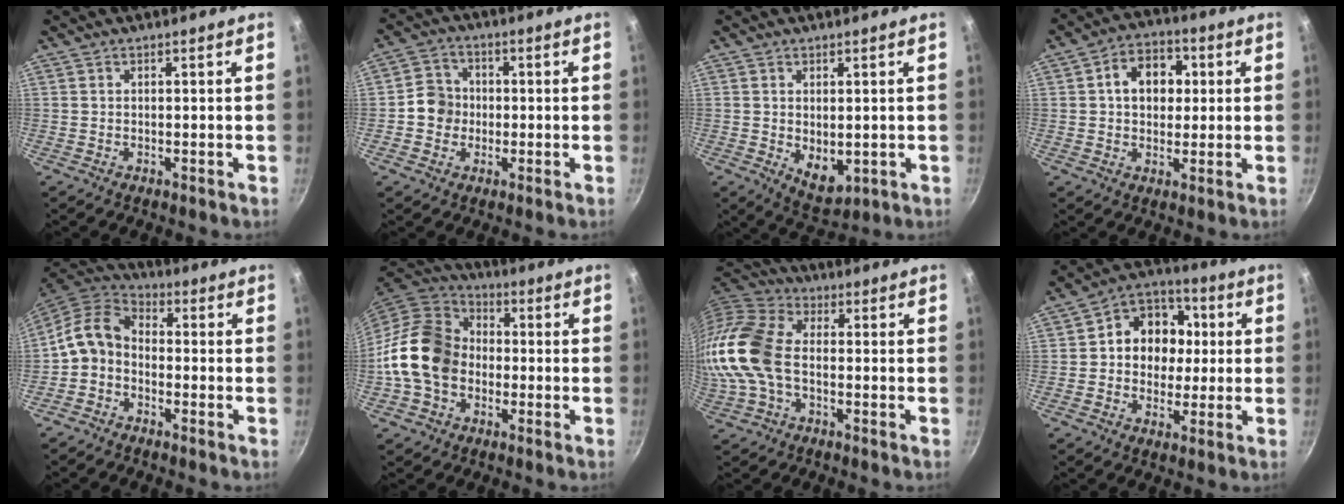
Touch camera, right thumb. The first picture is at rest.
{"total": 6.2, "force": [-0.7, 5.8, 2.2], "torque": [-0.008, 0.016, -0.027]}
{"total": 6.3, "force": [-0.1, 4.0, 4.9], "torque": [-0.063, -0.018, 0.012]}
{"total": 9.8, "force": [1.7, 7.4, 6.2], "torque": [-0.058, 0.010, 0.016]}
{"total": 8.6, "force": [-1.9, 6.4, 5.3], "torque": [-0.096, 0.044, -0.056]}
{"total": 16.7, "force": [-1.9, 13.1, 10.1], "torque": [-0.163, 0.037, -0.048]}
{"total": 16.1, "force": [-1.2, 10.2, 12.5], "torque": [-0.254, 0.030, -0.038]}
{"total": 12.7, "force": [1.2, 10.5, 6.9], "torque": [-0.058, 0.016, 0.001]}